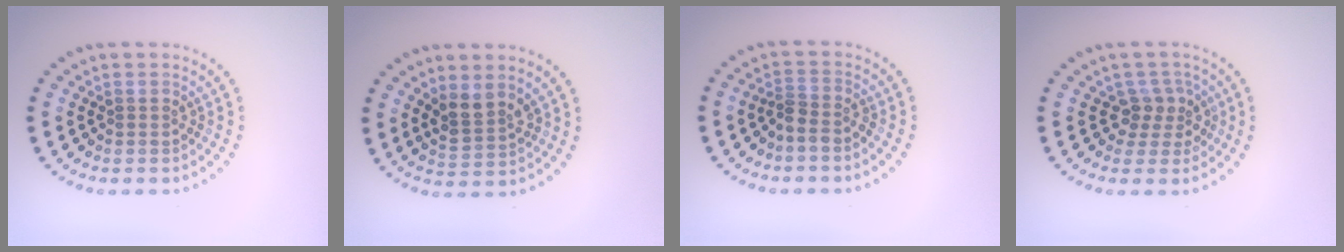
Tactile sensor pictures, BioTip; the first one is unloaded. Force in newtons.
{"total": 2.8, "press": 2.5, "slide": 1.2}
{"total": 1.8, "press": 1.3, "slide": 1.2}
{"total": 2.4, "press": 1.9, "slide": 1.5}